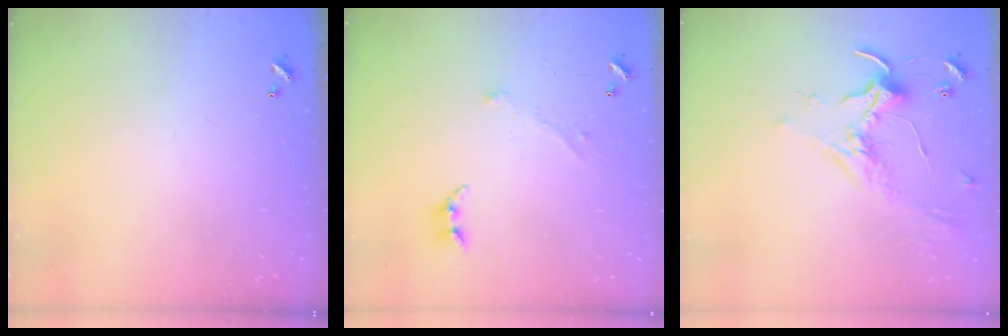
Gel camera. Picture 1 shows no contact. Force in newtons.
{"total": 1.0, "press": 0.9, "slide": 0.4}
{"total": 1.8, "press": 1.8, "slide": 0.4}